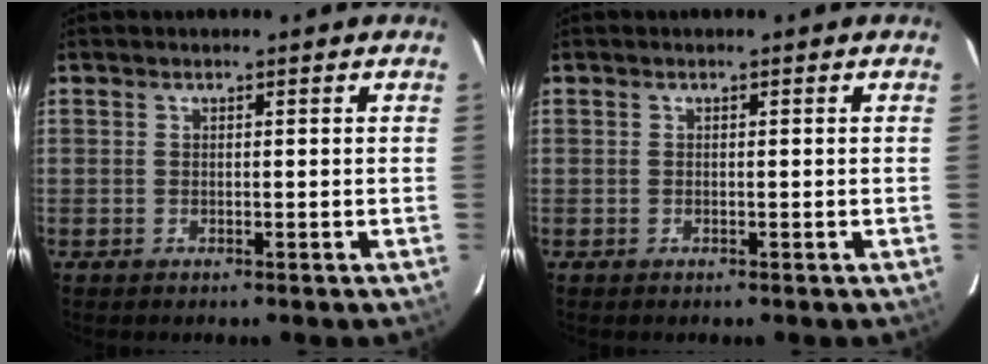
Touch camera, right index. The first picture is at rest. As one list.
[{"total": 0.0}]